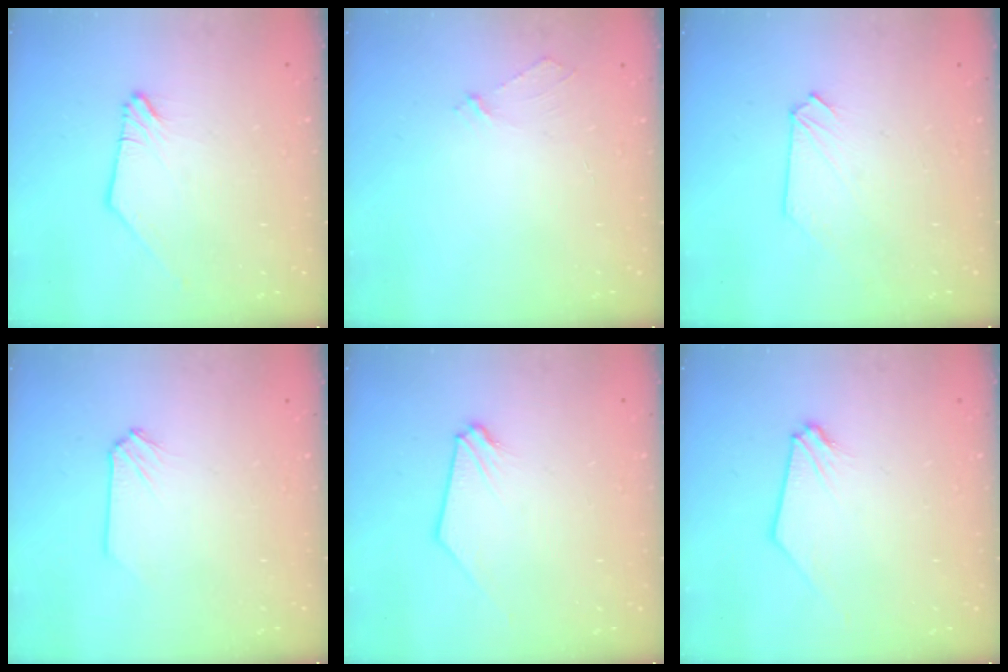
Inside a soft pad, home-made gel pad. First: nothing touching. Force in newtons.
{"total": 2.2, "press": 2.2, "slide": 0.2}
{"total": 0.0}
{"total": 0.0}
{"total": 0.0}
{"total": 0.7, "press": 0.7, "slide": 0.2}